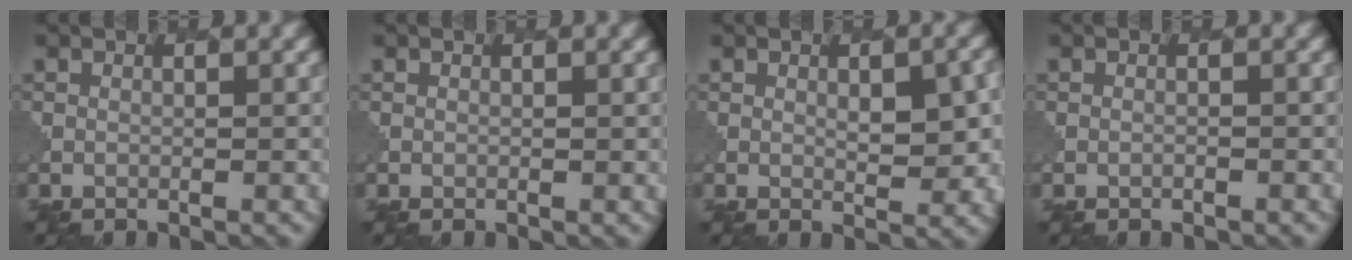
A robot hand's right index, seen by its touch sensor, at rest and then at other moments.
{"total": 0.0}
{"total": 4.0, "force": [0.7, 1.7, 3.6], "torque": [-0.053, -0.002, 0.016]}
{"total": 0.0}